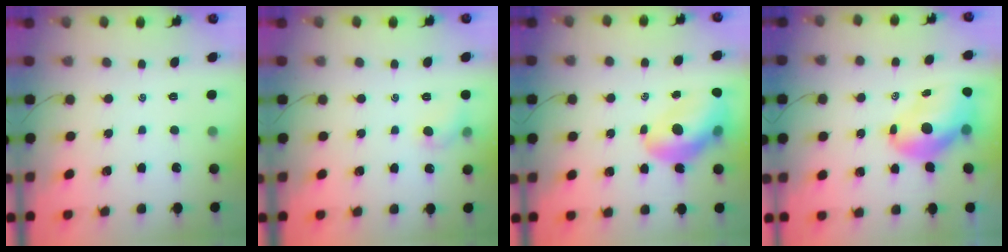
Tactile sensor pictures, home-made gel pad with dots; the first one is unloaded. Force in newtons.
{"total": 5.8, "press": 5.7, "slide": 1.3}
{"total": 12.8, "press": 12.3, "slide": 3.6}
{"total": 10.4, "press": 10.0, "slide": 3.0}